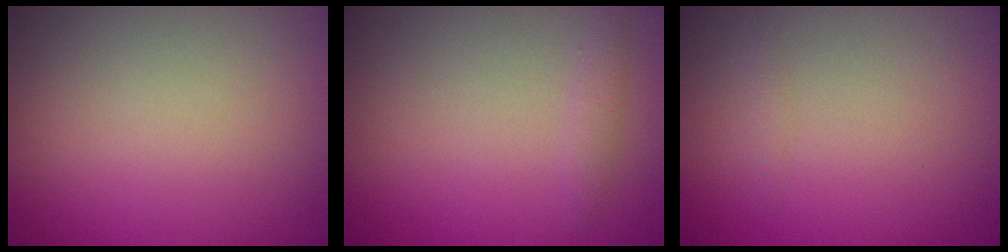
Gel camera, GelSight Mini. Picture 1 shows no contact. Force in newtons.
{"total": 1.0, "press": 1.0, "slide": 0.0}
{"total": 0.6, "press": 0.6, "slide": 0.1}